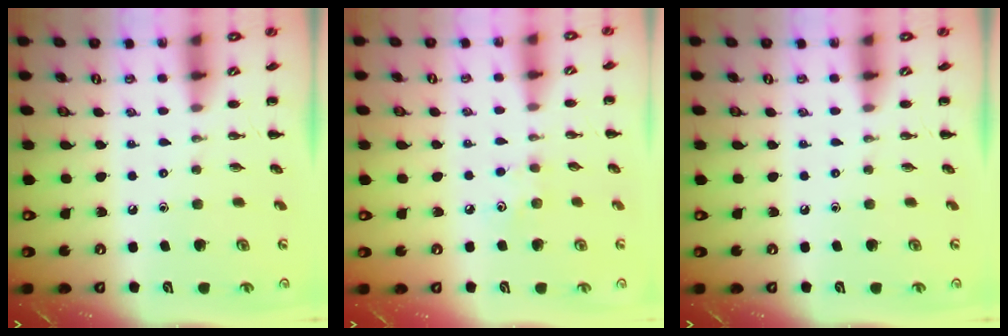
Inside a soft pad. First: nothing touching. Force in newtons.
{"total": 5.3, "press": 5.2, "slide": 1.3}
{"total": 0.0}